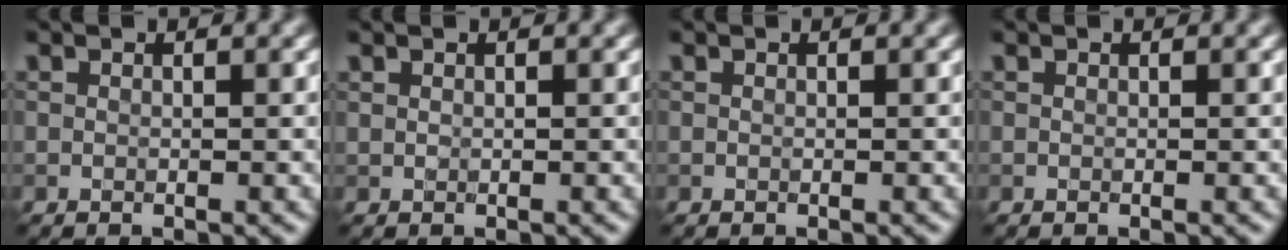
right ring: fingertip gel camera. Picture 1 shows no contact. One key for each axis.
{"total": 0.0}
{"total": 0.0}
{"total": 0.0}